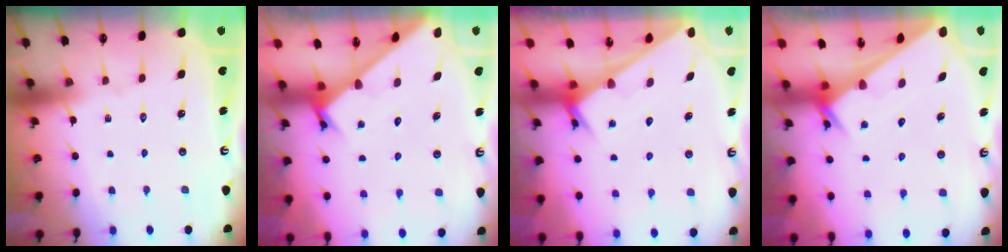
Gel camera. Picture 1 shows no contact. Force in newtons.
{"total": 2.2, "press": 2.2, "slide": 0.1}
{"total": 2.5, "press": 2.5, "slide": 0.1}
{"total": 3.3, "press": 3.3, "slide": 0.3}